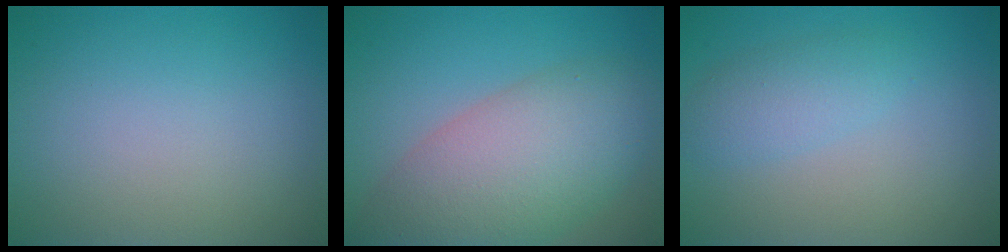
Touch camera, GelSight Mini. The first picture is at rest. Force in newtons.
{"total": 8.9, "press": 8.8, "slide": 0.7}
{"total": 2.4, "press": 2.4, "slide": 0.1}